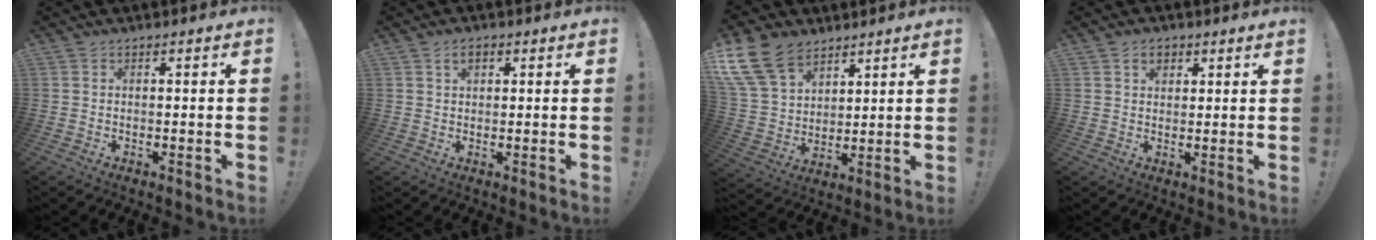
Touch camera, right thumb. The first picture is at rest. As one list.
[{"total": 2.8, "force": [1.3, 1.5, 2.0], "torque": [-0.035, 0.002, 0.021]}, {"total": 15.9, "force": [10.2, 9.7, 7.4], "torque": [-0.153, -0.058, 0.200]}, {"total": 3.2, "force": [1.8, 2.1, 1.6], "torque": [-0.022, -0.001, 0.030]}]